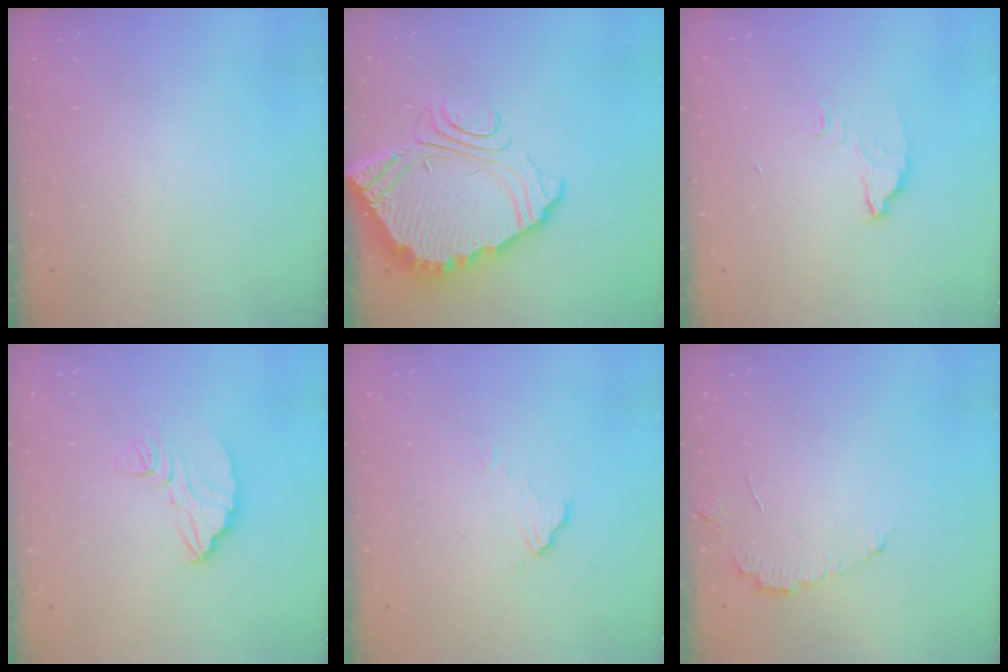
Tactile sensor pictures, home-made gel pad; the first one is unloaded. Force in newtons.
{"total": 10.5, "press": 10.5, "slide": 1.0}
{"total": 3.3, "press": 3.3, "slide": 0.3}
{"total": 8.5, "press": 8.5, "slide": 0.5}
{"total": 4.5, "press": 4.5, "slide": 0.4}
{"total": 3.9, "press": 3.9, "slide": 0.2}